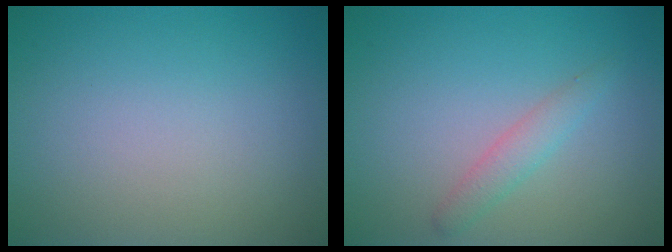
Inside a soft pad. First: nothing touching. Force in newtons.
{"total": 1.7, "press": 1.7, "slide": 0.1}